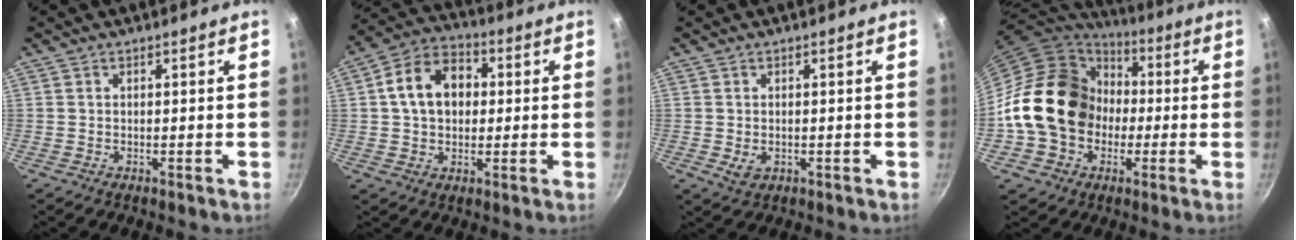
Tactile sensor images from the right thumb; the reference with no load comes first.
{"total": 12.2, "force": [1.8, 9.0, 8.0], "torque": [-0.108, 0.023, 0.016]}
{"total": 2.5, "force": [-0.3, 1.8, 1.7], "torque": [-0.028, -0.004, -0.001]}
{"total": 20.5, "force": [-0.8, 17.0, 11.5], "torque": [-0.179, 0.047, -0.010]}